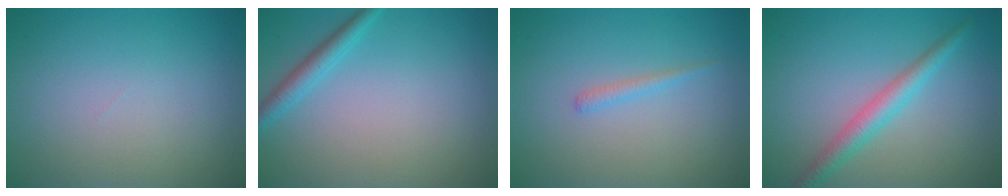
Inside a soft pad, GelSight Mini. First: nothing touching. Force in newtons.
{"total": 2.0, "press": 2.0, "slide": 0.1}
{"total": 0.9, "press": 0.9, "slide": 0.1}
{"total": 2.9, "press": 2.9, "slide": 0.0}